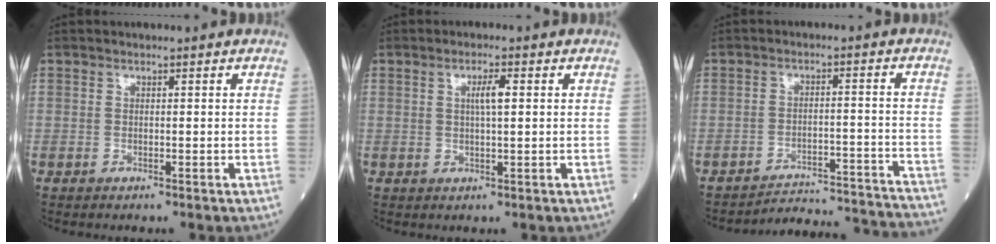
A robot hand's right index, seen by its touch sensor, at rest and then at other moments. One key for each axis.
{"total": 2.8, "fx": 0.7, "fy": 0.3, "fz": 2.7, "tx": -0.050, "ty": 0.002, "tz": 0.012}
{"total": 16.9, "fx": -16.8, "fy": -0.8, "fz": 1.8, "tx": -0.005, "ty": 0.008, "tz": -0.215}